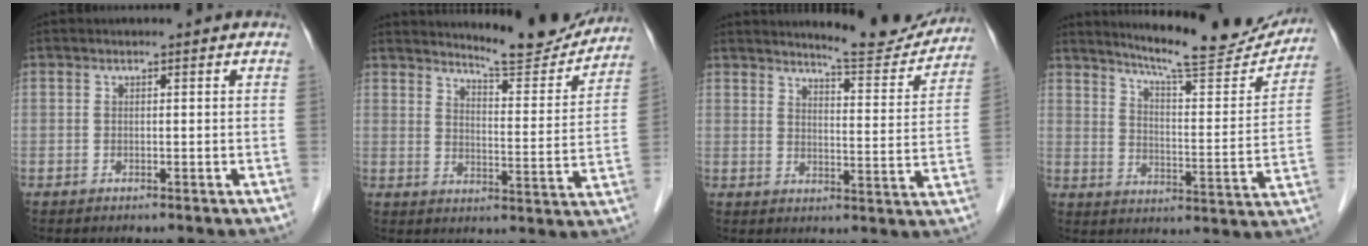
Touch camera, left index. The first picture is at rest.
{"total": 12.3, "force": [11.9, 0.8, 2.9], "torque": [-0.041, -0.029, 0.156]}
{"total": 10.9, "force": [10.6, 0.8, 2.6], "torque": [-0.032, -0.026, 0.132]}
{"total": 18.0, "force": [16.9, 1.2, 6.1], "torque": [-0.096, -0.054, 0.224]}